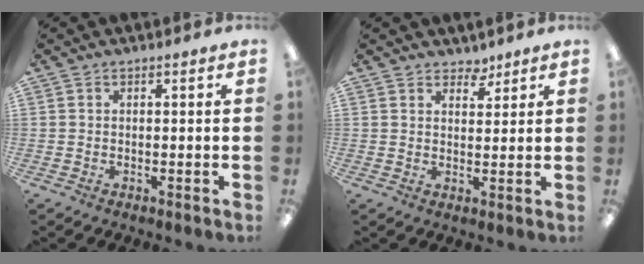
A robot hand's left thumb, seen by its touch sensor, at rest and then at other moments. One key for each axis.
{"total": 3.4, "fx": 2.9, "fy": 1.6, "fz": 0.4, "tx": 0.004, "ty": -0.017, "tz": 0.053}